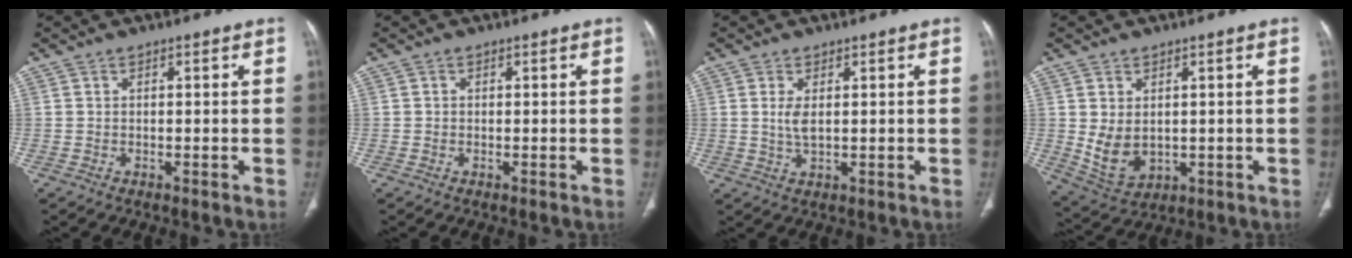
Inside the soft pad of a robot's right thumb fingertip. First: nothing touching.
{"total": 0.0}
{"total": 3.1, "force": [0.6, 1.3, 2.8], "torque": [-0.060, -0.006, 0.017]}
{"total": 7.3, "force": [0.4, 5.1, 5.1], "torque": [-0.086, -0.012, 0.033]}